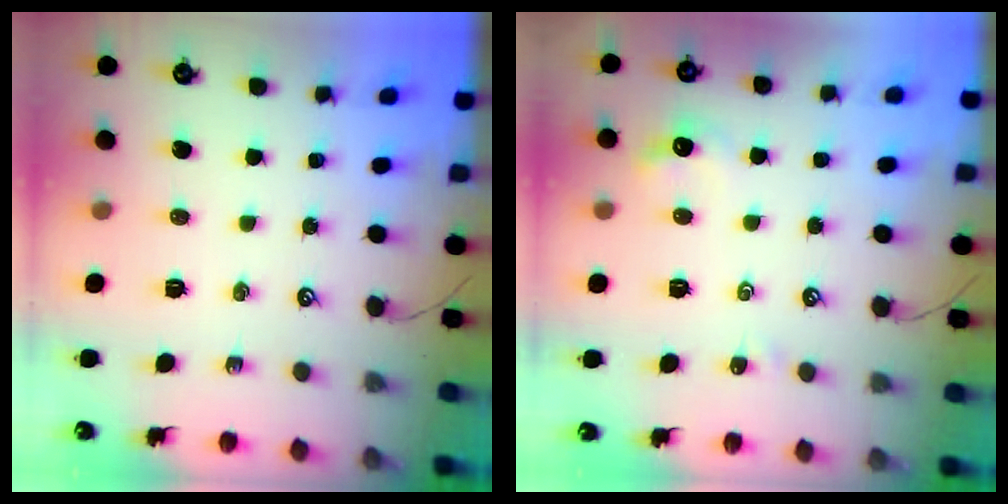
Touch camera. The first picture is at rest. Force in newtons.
{"total": 2.1, "press": 2.0, "slide": 0.6}